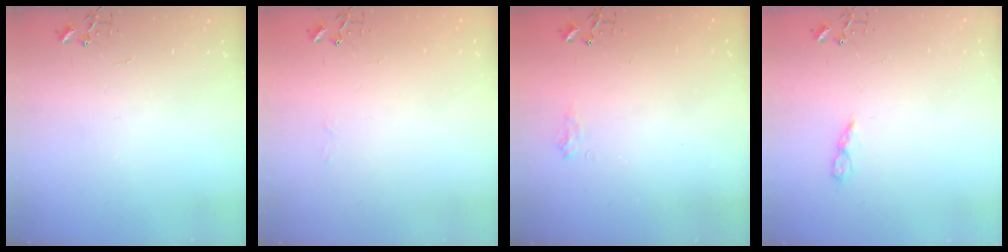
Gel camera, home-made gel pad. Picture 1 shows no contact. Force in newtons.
{"total": 3.0, "press": 3.0, "slide": 0.3}
{"total": 6.9, "press": 6.9, "slide": 0.7}
{"total": 5.8, "press": 5.7, "slide": 0.6}